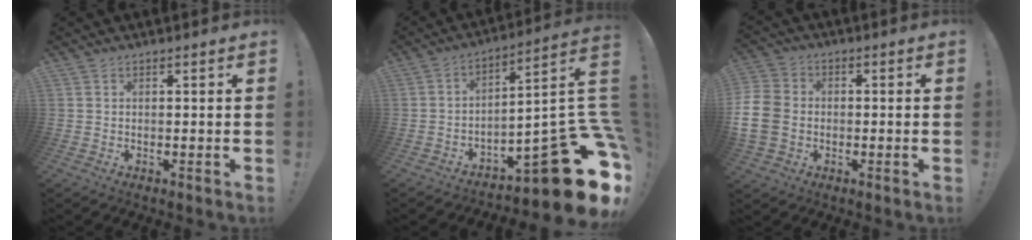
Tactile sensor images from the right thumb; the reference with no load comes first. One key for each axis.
{"total": 21.1, "fx": -10.1, "fy": 6.0, "fz": 17.6, "tx": -0.173, "ty": 0.022, "tz": -0.151}
{"total": 10.9, "fx": -2.2, "fy": 8.8, "fz": 6.1, "tx": -0.124, "ty": 0.015, "tz": -0.042}